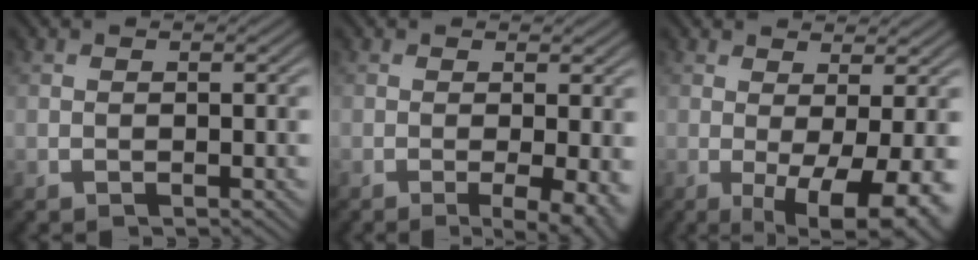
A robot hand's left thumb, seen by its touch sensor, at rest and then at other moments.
{"total": 4.5, "force": [-1.0, 0.9, 4.3], "torque": [-0.068, -0.005, -0.015]}
{"total": 7.9, "force": [-1.2, 2.0, 7.5], "torque": [-0.110, -0.006, -0.010]}